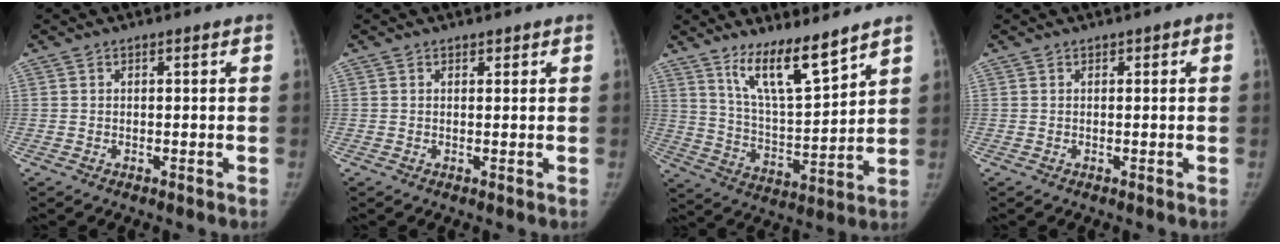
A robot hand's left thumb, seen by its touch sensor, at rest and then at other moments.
{"total": 0.8, "force": [0.6, 0.5, 0.3], "torque": [0.004, -0.004, 0.007]}
{"total": 12.3, "force": [9.2, 2.2, 7.9], "torque": [-0.123, -0.071, 0.175]}
{"total": 1.3, "force": [0.5, 0.6, 1.1], "torque": [-0.011, 0.008, 0.006]}